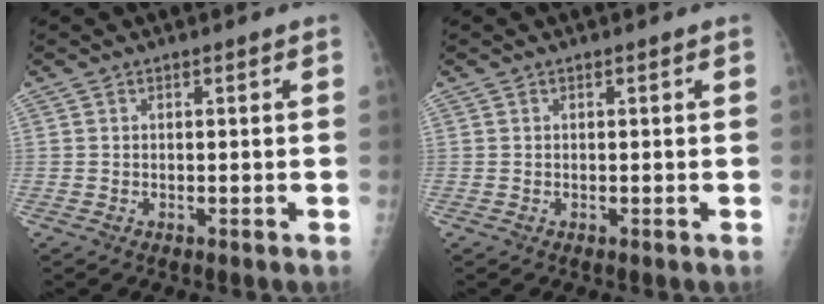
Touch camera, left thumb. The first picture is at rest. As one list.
[{"total": 0.0}]